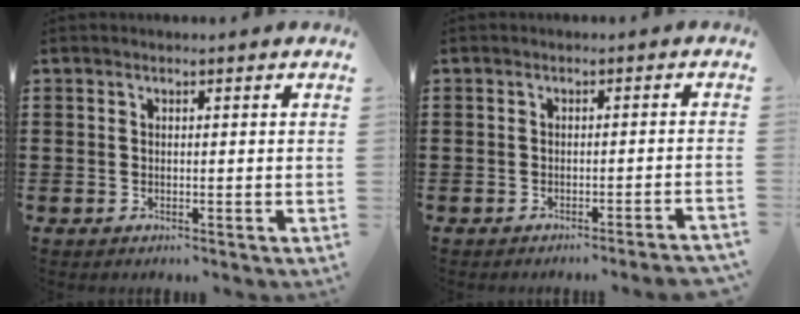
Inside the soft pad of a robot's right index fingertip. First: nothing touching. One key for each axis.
{"total": 1.7, "fx": -1.4, "fy": -0.4, "fz": 0.8, "tx": -0.013, "ty": -0.001, "tz": -0.027}